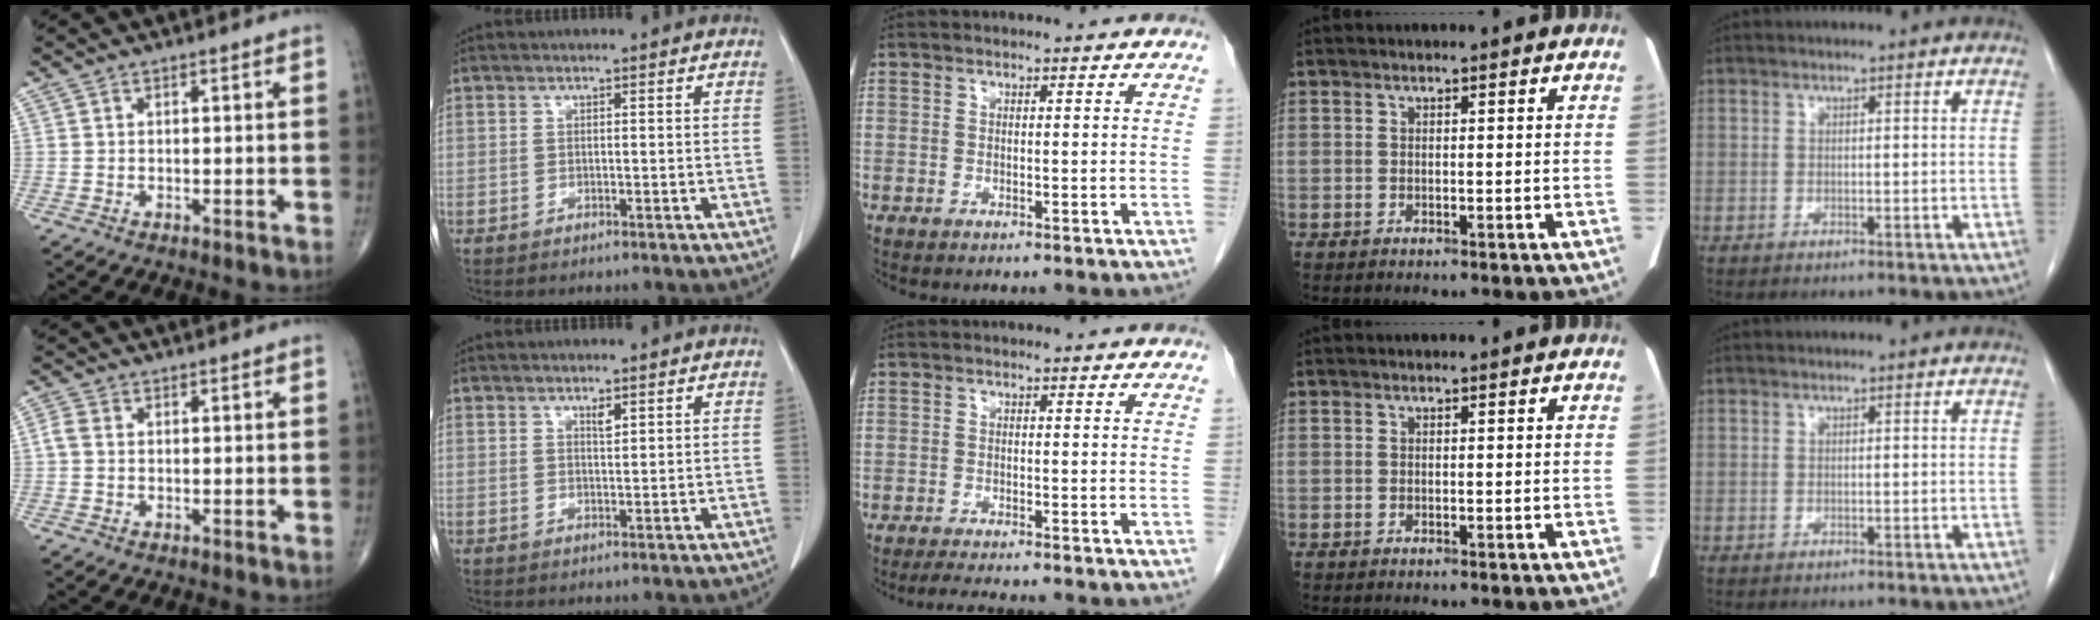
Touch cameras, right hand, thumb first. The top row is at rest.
{"thumb": {"total": 2.0, "force": [0.0, 1.5, 1.4], "torque": [-0.034, 0.004, -0.005]}, "index": {"total": 1.2, "force": [0.8, 0.3, 0.8], "torque": [-0.016, -0.005, 0.015]}, "middle": {"total": 4.0, "force": [-3.6, 0.1, 1.8], "torque": [-0.031, -0.012, -0.056]}}